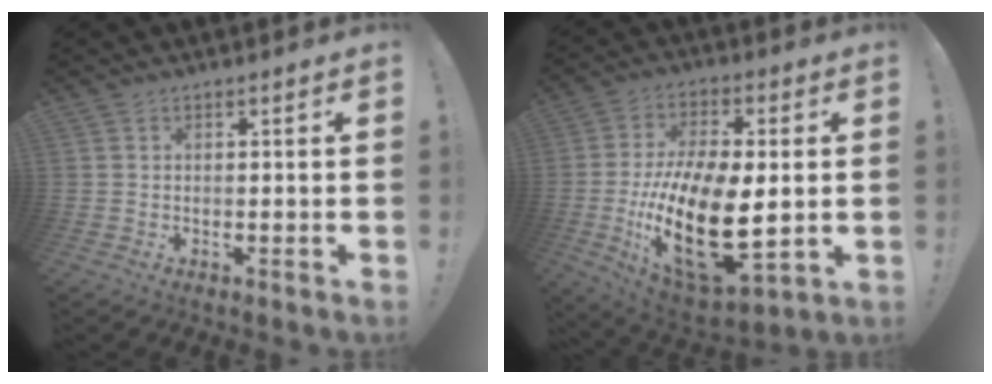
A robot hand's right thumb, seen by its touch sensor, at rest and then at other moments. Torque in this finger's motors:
{"motor_torque": [1.74, 3.26, 1.92, -0.85, 0.87]}